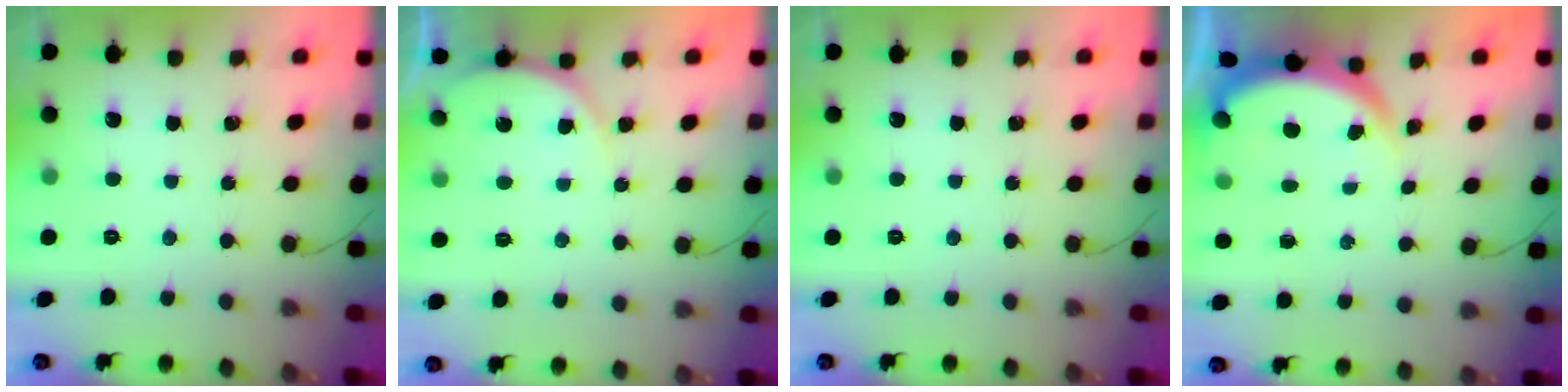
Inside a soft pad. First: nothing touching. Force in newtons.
{"total": 6.2, "press": 6.2, "slide": 0.4}
{"total": 0.0}
{"total": 3.7, "press": 3.7, "slide": 0.2}